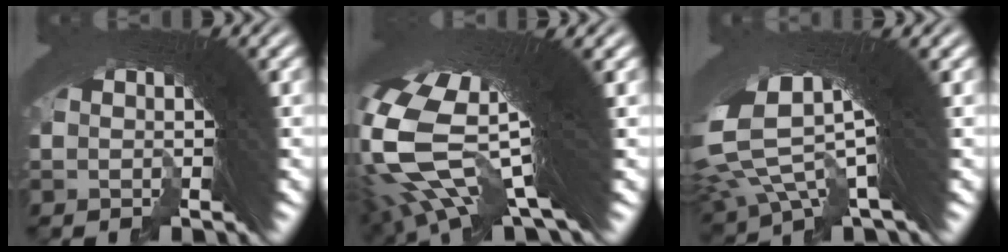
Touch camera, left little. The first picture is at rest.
{"total": 16.5, "force": [4.6, 8.2, 13.5], "torque": [-0.259, -0.008, 0.081]}
{"total": 10.2, "force": [4.1, 4.4, 8.3], "torque": [-0.157, 0.025, 0.059]}